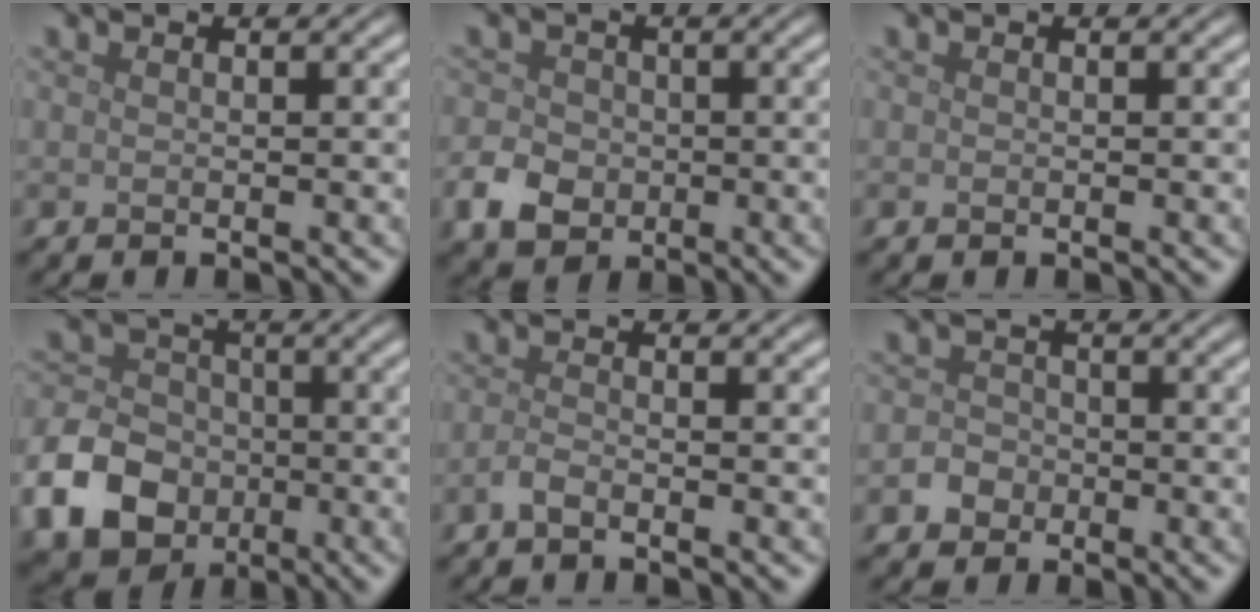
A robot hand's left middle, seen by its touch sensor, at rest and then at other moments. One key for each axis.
{"total": 3.8, "fx": -1.3, "fy": 3.1, "fz": 1.6, "tx": -0.028, "ty": 0.000, "tz": -0.033}
{"total": 0.0}
{"total": 9.1, "fx": -3.6, "fy": 7.3, "fz": 4.2, "tx": -0.086, "ty": -0.020, "tz": -0.090}
{"total": 1.2, "fx": -0.9, "fy": 0.4, "fz": 0.8, "tx": -0.019, "ty": 0.001, "tz": -0.020}
{"total": 2.0, "fx": -0.9, "fy": 1.7, "fz": 0.5, "tx": 0.007, "ty": 0.002, "tz": -0.022}